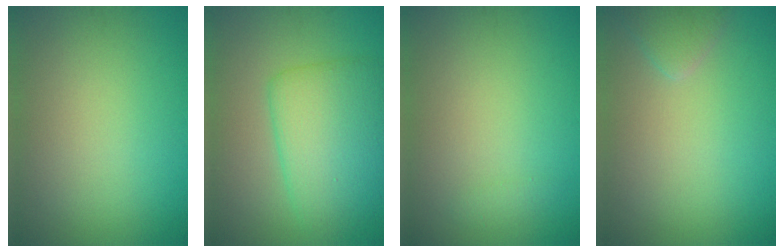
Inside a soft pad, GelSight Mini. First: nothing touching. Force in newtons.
{"total": 6.0, "press": 6.0, "slide": 0.1}
{"total": 0.5, "press": 0.5, "slide": 0.1}
{"total": 1.4, "press": 1.4, "slide": 0.1}